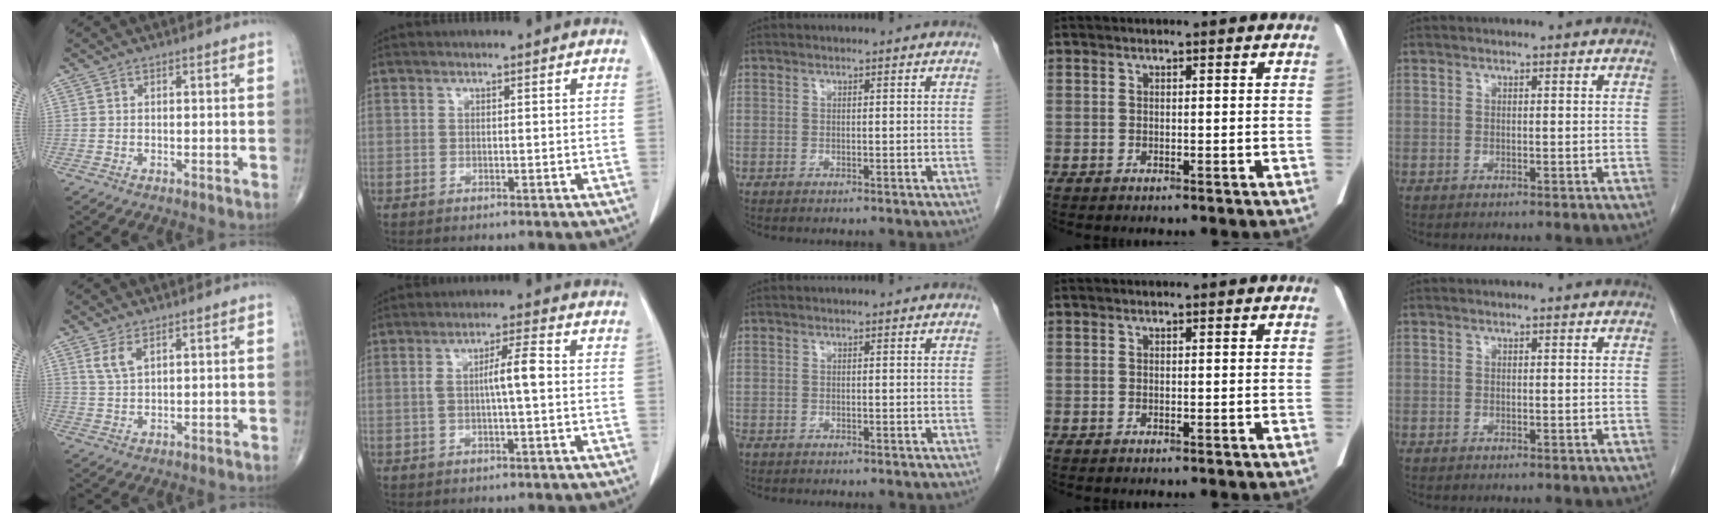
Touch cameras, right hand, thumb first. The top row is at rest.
{"thumb": {"total": 3.6, "force": [2.0, 1.5, 2.5], "torque": [-0.052, -0.007, 0.047]}, "index": {"total": 4.8, "force": [0.1, 0.4, 4.8], "torque": [-0.085, 0.014, 0.005]}, "middle": {"total": 3.3, "force": [-2.7, 1.2, 1.3], "torque": [-0.023, -0.008, -0.036]}}